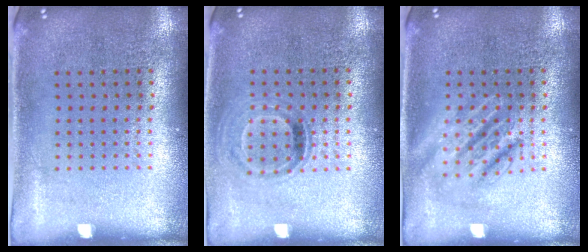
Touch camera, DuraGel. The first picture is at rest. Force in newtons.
{"total": 1.0, "press": 0.9, "slide": 0.6}
{"total": 2.8, "press": 2.8, "slide": 0.3}